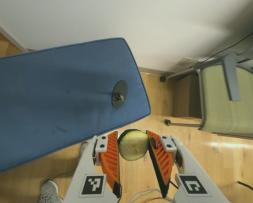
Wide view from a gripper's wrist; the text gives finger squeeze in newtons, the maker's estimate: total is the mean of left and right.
{"total": 10.0, "left": 9.8, "right": 10.1}